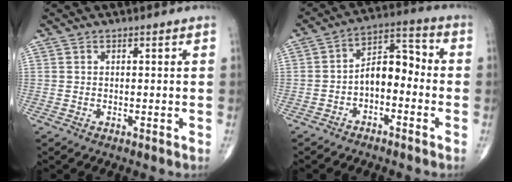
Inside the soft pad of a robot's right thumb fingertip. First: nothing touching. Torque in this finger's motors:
{"motor_torque": [1.51, 1.07, 1.10, -0.68, -0.04]}